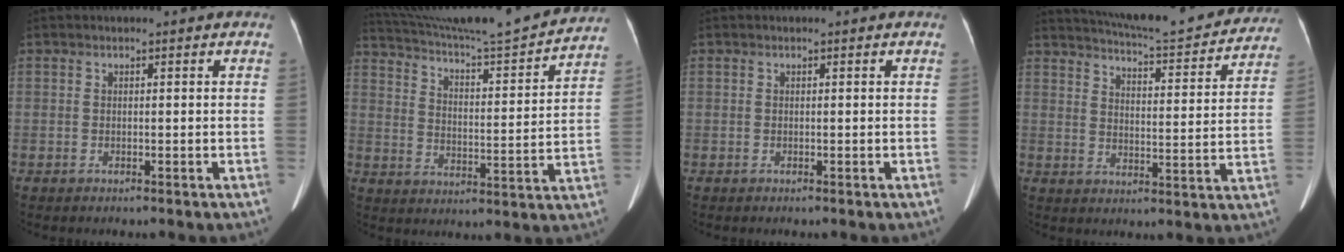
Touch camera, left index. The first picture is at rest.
{"total": 24.1, "force": [22.5, 0.1, 8.8], "torque": [-0.153, -0.040, 0.316]}
{"total": 0.0}
{"total": 22.5, "force": [20.7, 3.1, 8.2], "torque": [-0.127, -0.024, 0.263]}